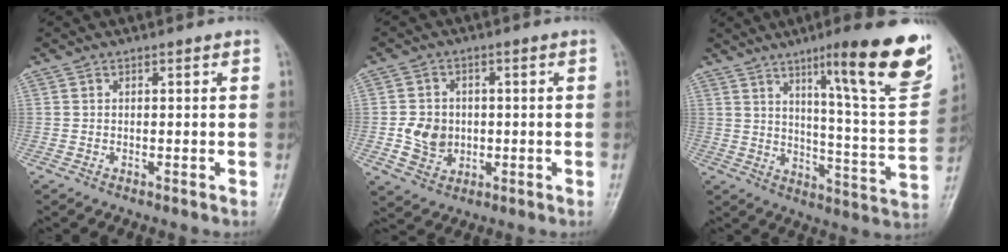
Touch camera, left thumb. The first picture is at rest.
{"total": 6.4, "force": [-0.6, 5.6, 3.1], "torque": [-0.034, 0.000, -0.006]}
{"total": 22.3, "force": [12.8, 2.8, 18.0], "torque": [-0.219, -0.060, 0.188]}